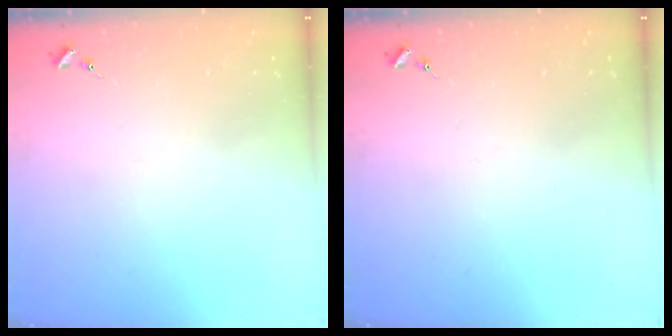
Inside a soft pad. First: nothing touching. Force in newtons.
{"total": 0.0}